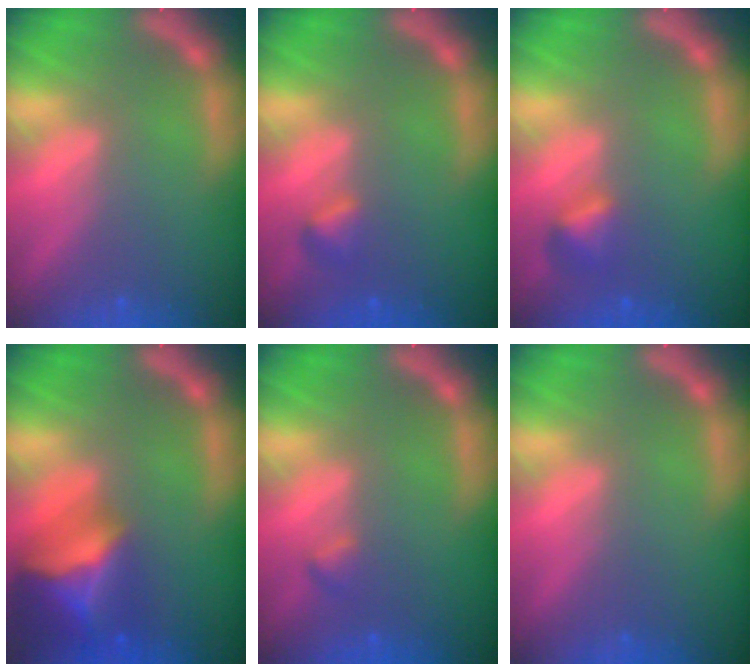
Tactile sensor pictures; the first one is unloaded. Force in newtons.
{"total": 1.4}
{"total": 1.9}
{"total": 8.4}
{"total": 0.9}
{"total": 0.0}